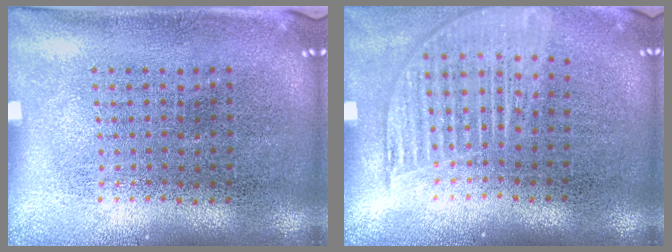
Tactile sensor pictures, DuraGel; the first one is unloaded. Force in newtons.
{"total": 1.4, "press": 1.3, "slide": 0.5}